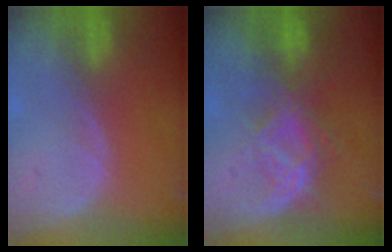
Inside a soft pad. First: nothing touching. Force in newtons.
{"total": 7.0, "press": 6.8, "slide": 1.3}